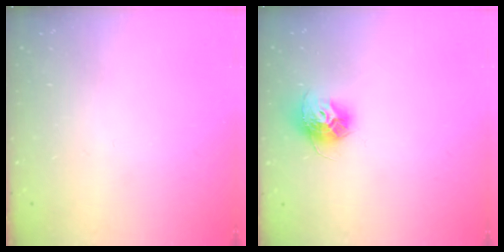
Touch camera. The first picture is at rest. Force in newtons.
{"total": 11.2, "press": 11.2, "slide": 0.8}